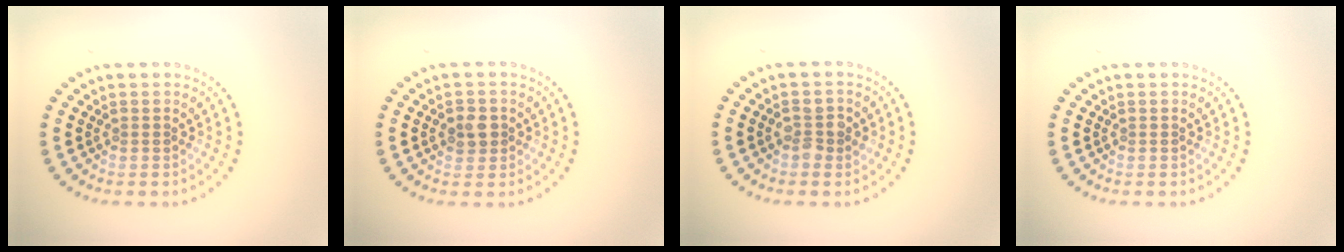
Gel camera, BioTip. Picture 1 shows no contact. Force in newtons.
{"total": 1.9, "press": 1.9, "slide": 0.5}
{"total": 2.0, "press": 2.0, "slide": 0.2}
{"total": 0.0}